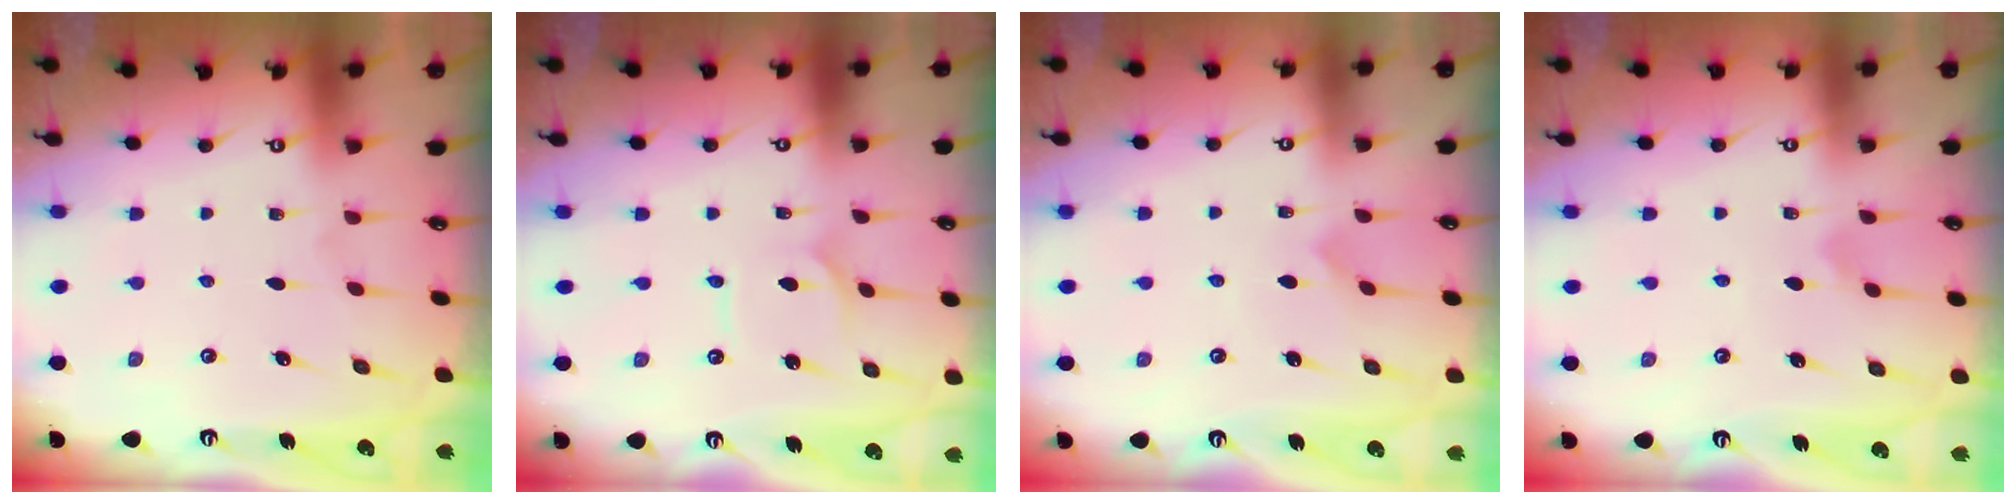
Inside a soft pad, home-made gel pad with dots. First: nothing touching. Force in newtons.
{"total": 1.6, "press": 1.6, "slide": 0.0}
{"total": 2.8, "press": 2.8, "slide": 0.2}
{"total": 1.3, "press": 1.2, "slide": 0.4}